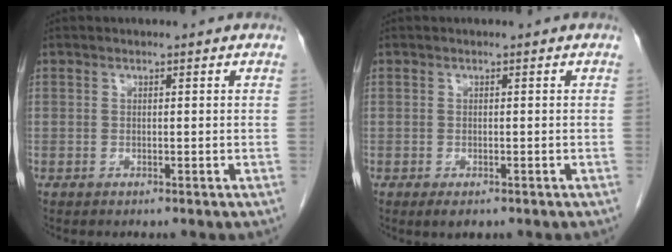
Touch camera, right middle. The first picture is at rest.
{"total": 2.0, "force": [-1.2, 0.9, 1.3], "torque": [-0.016, -0.001, -0.011]}